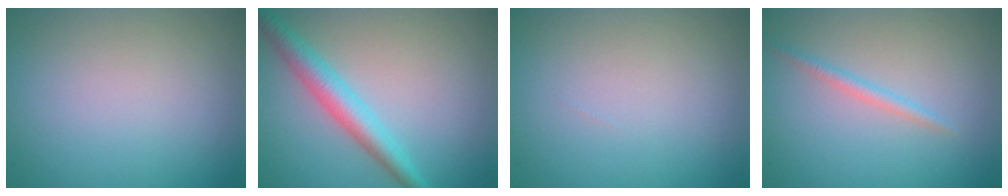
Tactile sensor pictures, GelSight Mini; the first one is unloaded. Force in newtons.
{"total": 3.6, "press": 3.6, "slide": 0.0}
{"total": 0.0}
{"total": 1.1, "press": 1.1, "slide": 0.0}